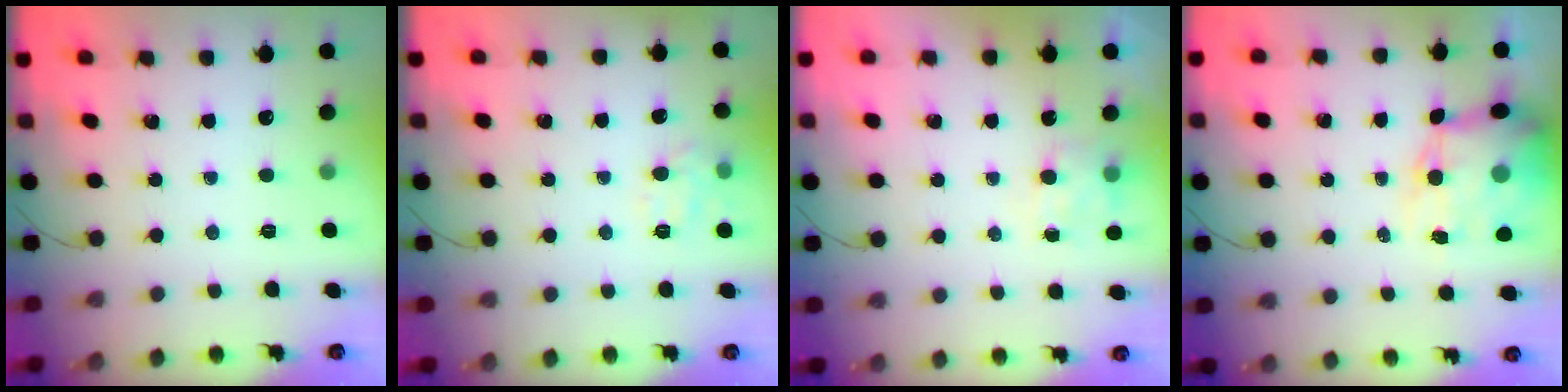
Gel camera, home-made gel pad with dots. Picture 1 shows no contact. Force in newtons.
{"total": 8.9, "press": 8.8, "slide": 1.2}
{"total": 7.1, "press": 7.0, "slide": 1.2}
{"total": 13.9, "press": 13.6, "slide": 3.2}